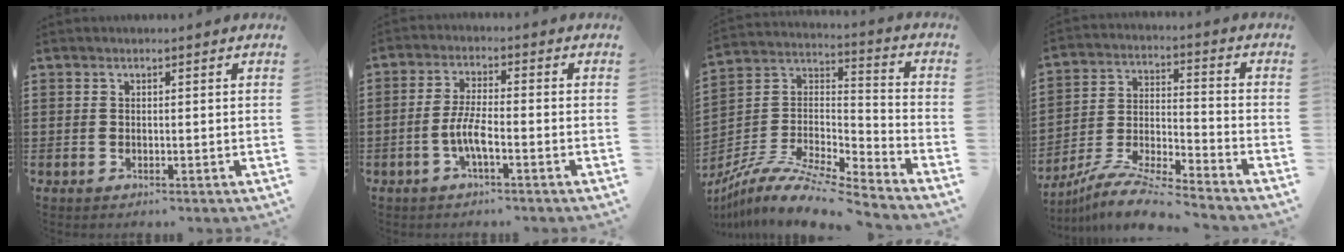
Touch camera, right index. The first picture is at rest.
{"total": 5.2, "force": [-2.1, 1.0, 4.6], "torque": [-0.114, -0.011, -0.048]}
{"total": 10.2, "force": [-8.5, 2.0, 5.2], "torque": [-0.110, 0.008, -0.172]}
{"total": 9.2, "force": [-8.6, 0.1, 3.2], "torque": [-0.068, 0.002, -0.174]}